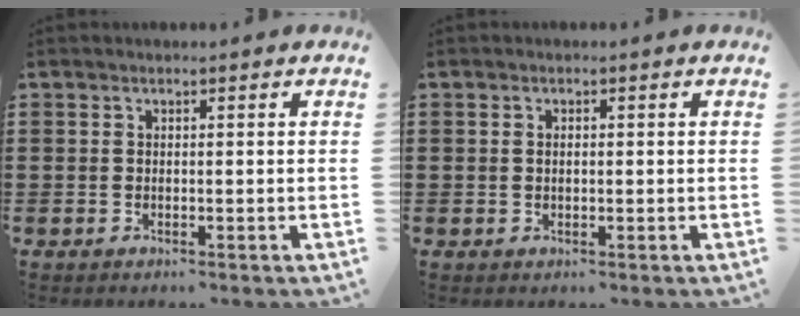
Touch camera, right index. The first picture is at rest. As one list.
[{"total": 1.0, "force": [0.1, 0.5, 0.8], "torque": [-0.018, 0.003, 0.000]}]